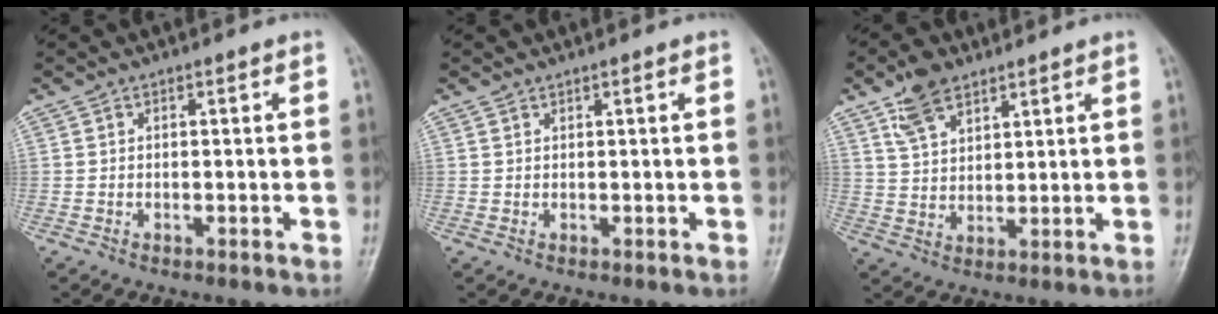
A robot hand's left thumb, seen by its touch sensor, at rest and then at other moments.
{"total": 0.7, "force": [0.5, 0.4, 0.3], "torque": [-0.002, 0.002, 0.010]}
{"total": 7.5, "force": [4.8, 4.1, 4.0], "torque": [-0.056, -0.020, 0.095]}